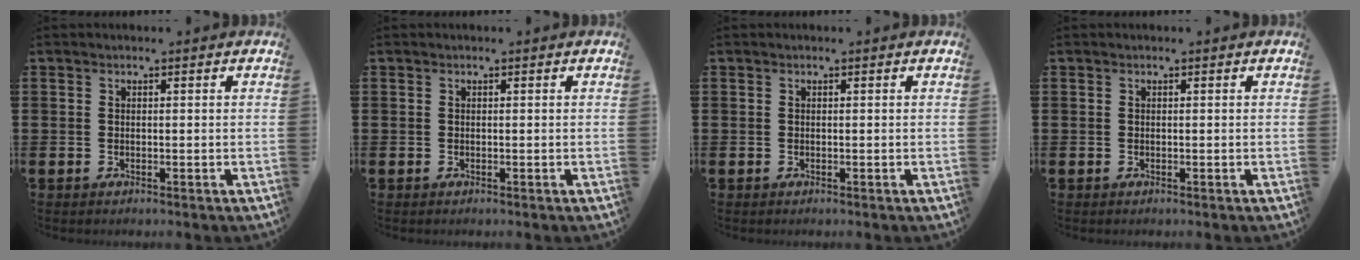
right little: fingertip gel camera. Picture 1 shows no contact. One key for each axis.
{"total": 0.0}
{"total": 0.0}
{"total": 0.0}